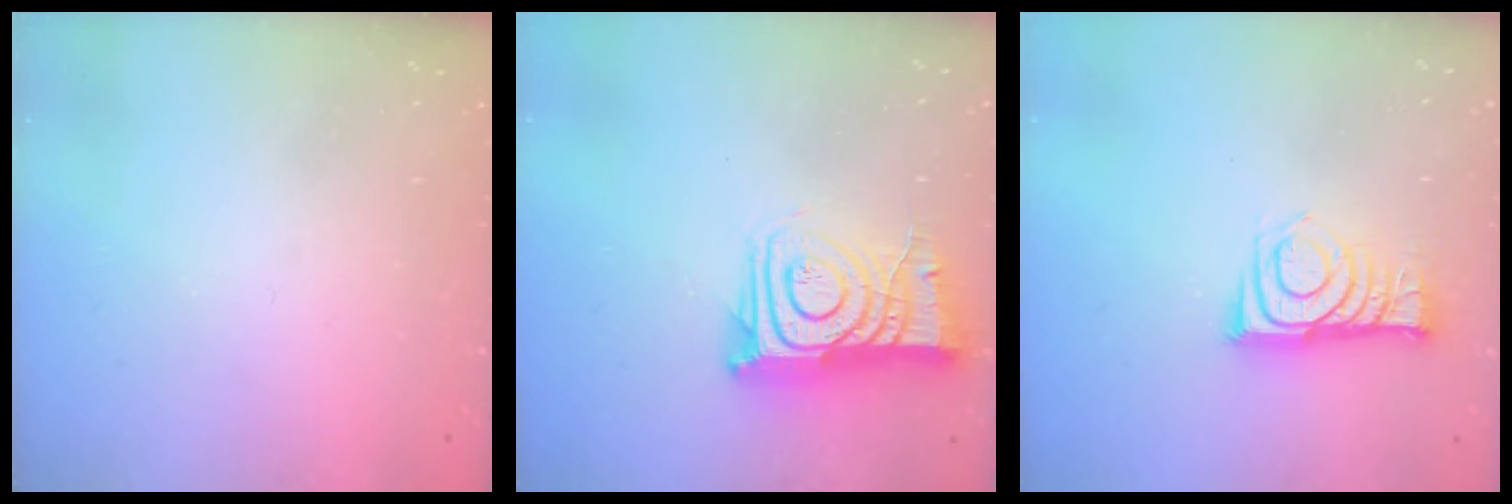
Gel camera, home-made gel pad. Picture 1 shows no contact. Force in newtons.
{"total": 14.8, "press": 14.7, "slide": 1.6}
{"total": 9.7, "press": 9.7, "slide": 0.4}